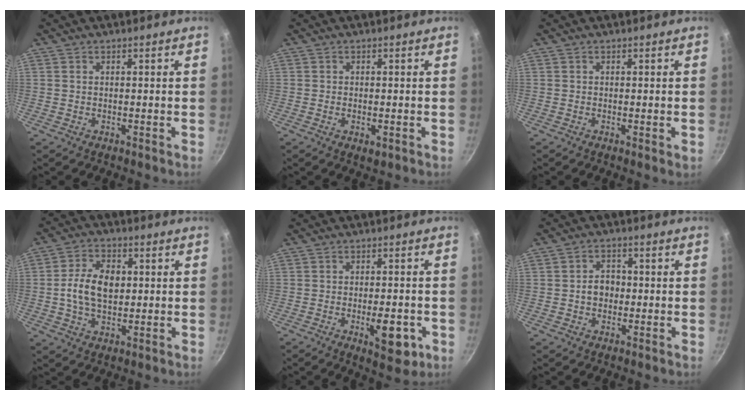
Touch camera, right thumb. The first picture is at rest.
{"total": 2.1, "force": [-0.6, 1.1, 1.7], "torque": [-0.026, -0.006, -0.008]}
{"total": 0.8, "force": [-0.2, 0.0, 0.8], "torque": [-0.012, -0.003, -0.004]}
{"total": 9.5, "force": [0.7, 6.2, 7.2], "torque": [-0.117, 0.008, 0.005]}
{"total": 8.5, "force": [-2.7, 3.7, 7.1], "torque": [-0.073, 0.002, -0.030]}
{"total": 4.3, "force": [-0.3, 3.4, 2.5], "torque": [-0.015, 0.014, -0.006]}